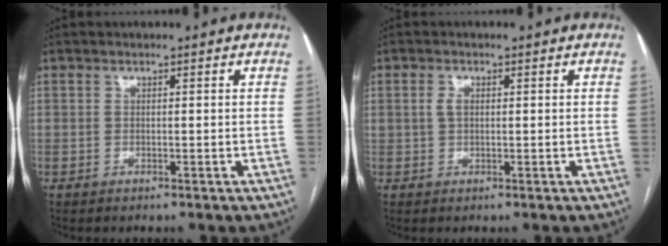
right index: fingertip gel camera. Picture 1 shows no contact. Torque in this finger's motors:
{"motor_torque": [0.02, 0.02, 0.00, 0.01]}